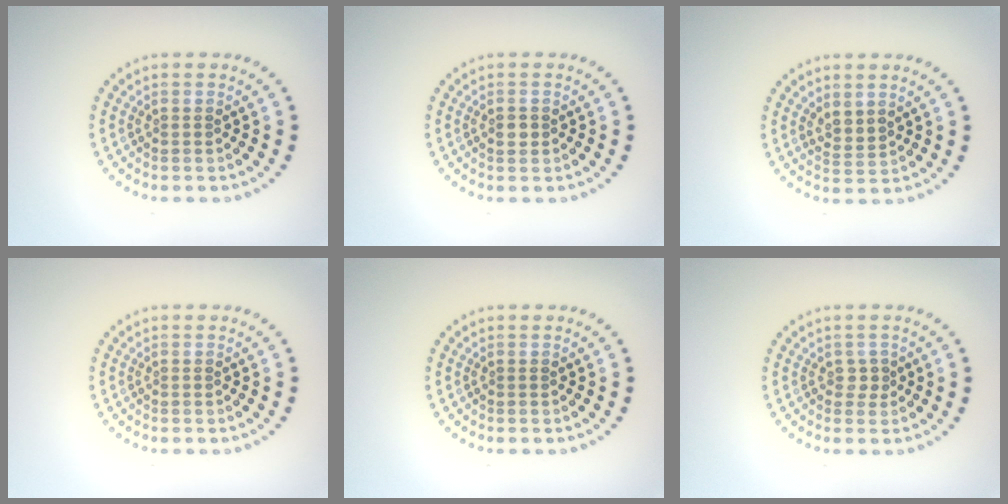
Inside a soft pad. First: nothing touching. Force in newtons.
{"total": 1.4, "press": 1.4, "slide": 0.2}
{"total": 1.8, "press": 1.4, "slide": 1.2}
{"total": 0.0}
{"total": 0.0}
{"total": 1.0, "press": 0.8, "slide": 0.6}